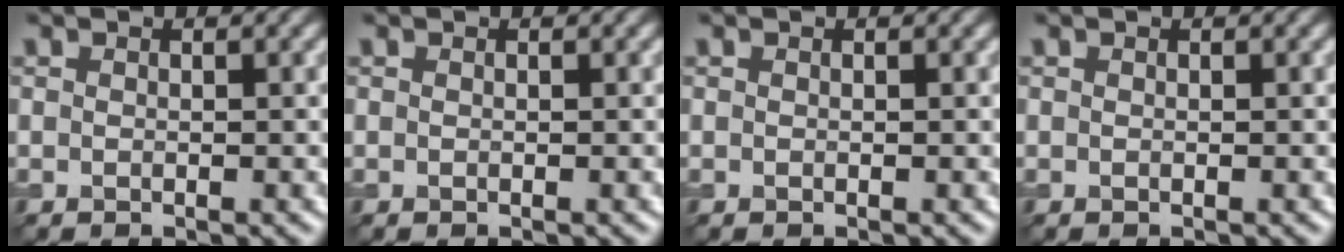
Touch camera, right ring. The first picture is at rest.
{"total": 0.0}
{"total": 0.0}
{"total": 0.0}